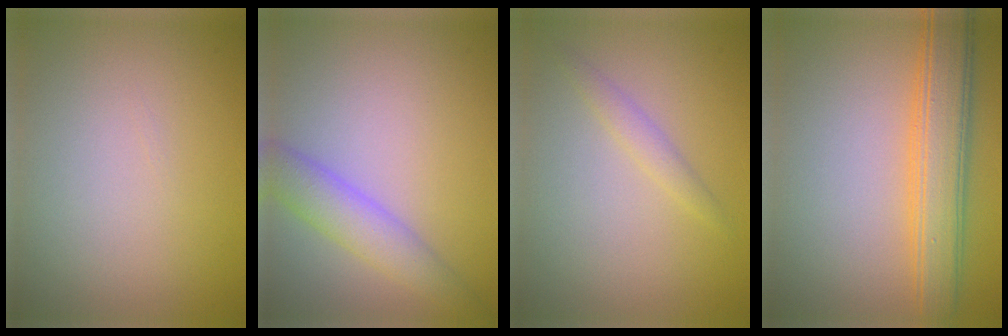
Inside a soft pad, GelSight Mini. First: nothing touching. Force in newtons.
{"total": 3.7, "press": 3.7, "slide": 0.2}
{"total": 1.1, "press": 1.1, "slide": 0.1}
{"total": 5.6, "press": 5.6, "slide": 0.2}